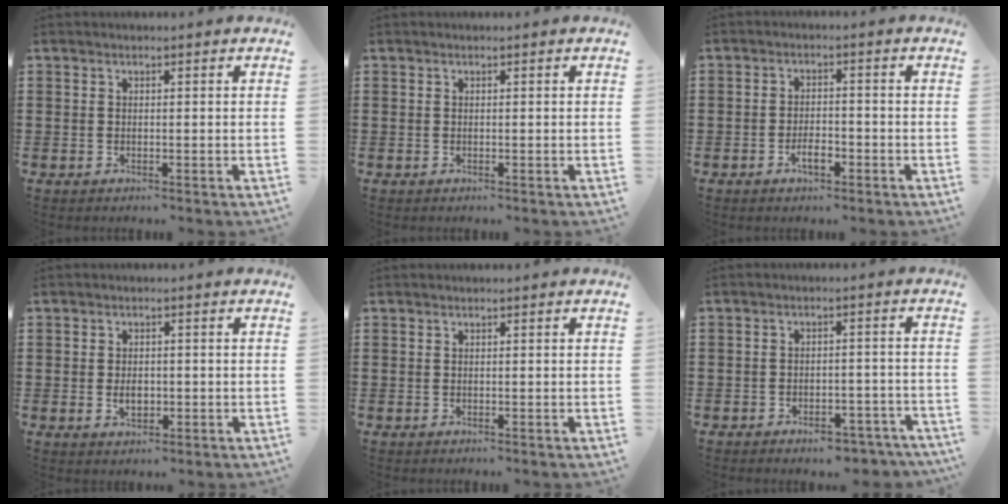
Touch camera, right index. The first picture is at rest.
{"total": 0.0}
{"total": 3.3, "force": [-1.8, 1.4, 2.5], "torque": [-0.044, 0.004, -0.032]}
{"total": 2.7, "force": [-0.4, 1.6, 2.1], "torque": [-0.033, 0.000, -0.010]}
{"total": 0.0}
{"total": 3.7, "force": [-3.6, 0.8, 0.8], "torque": [-0.012, 0.008, -0.071]}